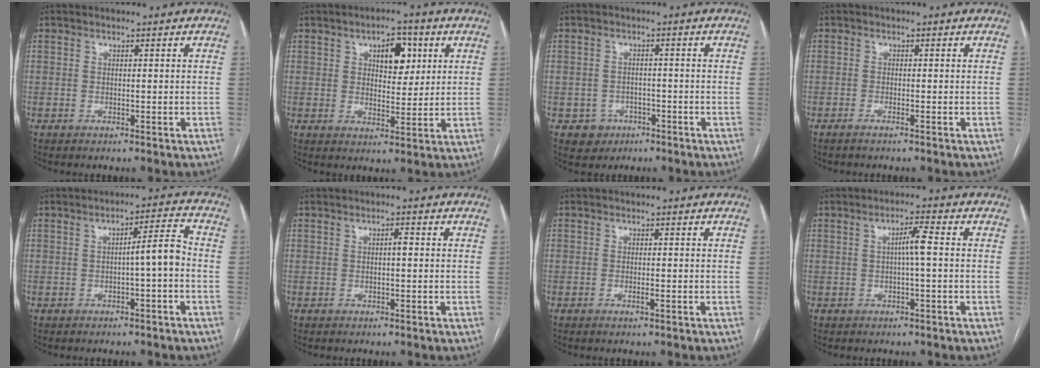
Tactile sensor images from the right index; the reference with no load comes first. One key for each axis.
{"total": 6.5, "fx": 2.5, "fy": 3.3, "fz": 5.0, "tx": -0.071, "ty": 0.009, "tz": 0.041}
{"total": 3.7, "fx": -1.8, "fy": 3.3, "fz": 0.2, "tx": 0.005, "ty": 0.014, "tz": -0.021}
{"total": 1.1, "fx": -0.8, "fy": -0.2, "fz": 0.7, "tx": -0.013, "ty": 0.000, "tz": -0.016}
{"total": 4.6, "fx": -1.0, "fy": 0.2, "fz": 4.5, "tx": -0.062, "ty": 0.014, "tz": -0.015}
{"total": 1.0, "fx": 0.0, "fy": 0.2, "fz": 1.0, "tx": -0.015, "ty": 0.002, "tz": 0.000}
{"total": 0.9, "fx": -0.4, "fy": 0.1, "fz": 0.8, "tx": -0.018, "ty": -0.002, "tz": -0.007}
{"total": 3.1, "fx": 0.0, "fy": 0.0, "fz": 3.1, "tx": -0.054, "ty": 0.006, "tz": 0.001}